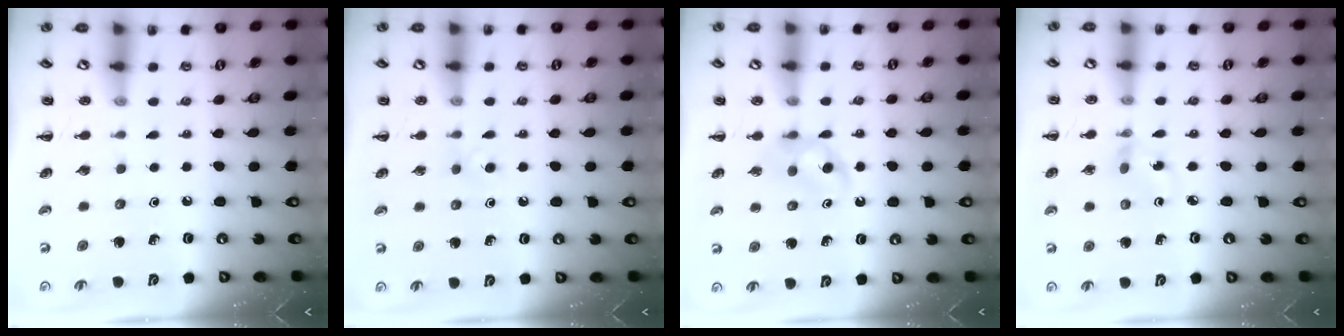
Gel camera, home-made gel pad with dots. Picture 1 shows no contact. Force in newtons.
{"total": 3.0, "press": 2.6, "slide": 1.4}
{"total": 5.2, "press": 5.0, "slide": 1.5}
{"total": 2.8, "press": 2.6, "slide": 1.0}